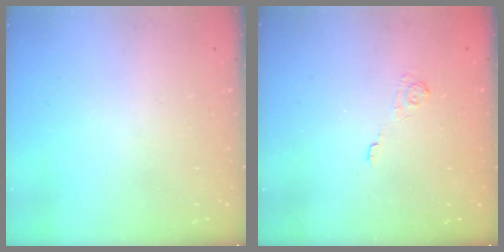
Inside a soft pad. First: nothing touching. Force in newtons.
{"total": 2.0, "press": 1.4, "slide": 1.4}